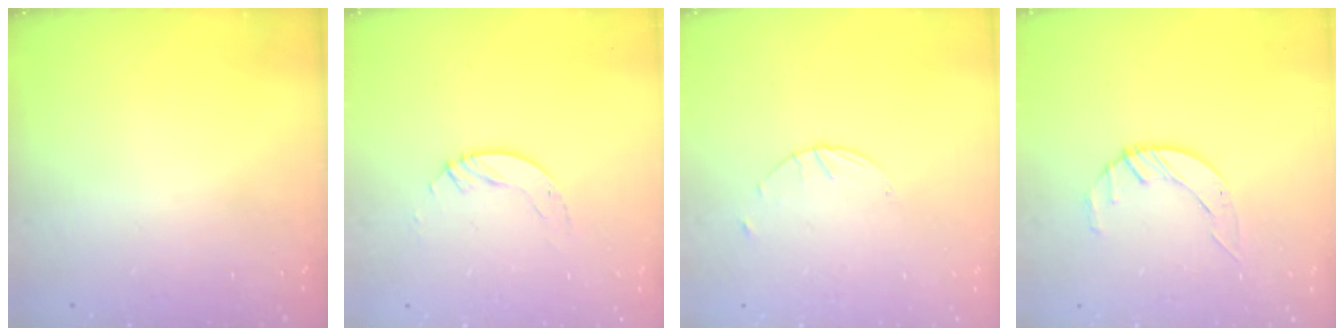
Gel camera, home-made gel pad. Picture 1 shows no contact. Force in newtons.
{"total": 3.0, "press": 3.0, "slide": 0.2}
{"total": 1.7, "press": 1.7, "slide": 0.3}
{"total": 3.2, "press": 3.2, "slide": 0.4}